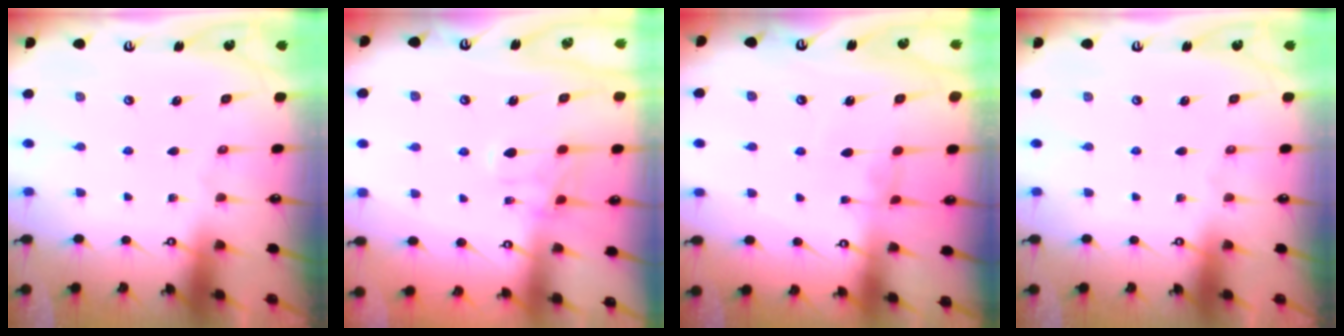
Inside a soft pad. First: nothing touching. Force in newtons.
{"total": 2.4, "press": 2.0, "slide": 1.4}
{"total": 1.4, "press": 1.3, "slide": 0.4}
{"total": 0.0}